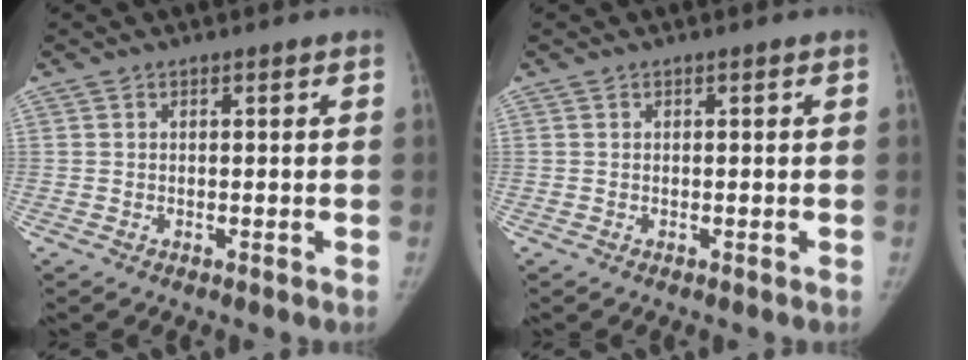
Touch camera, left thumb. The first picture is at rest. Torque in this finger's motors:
{"motor_torque": [-0.13, -0.03, 0.32, -0.31, 0.01]}